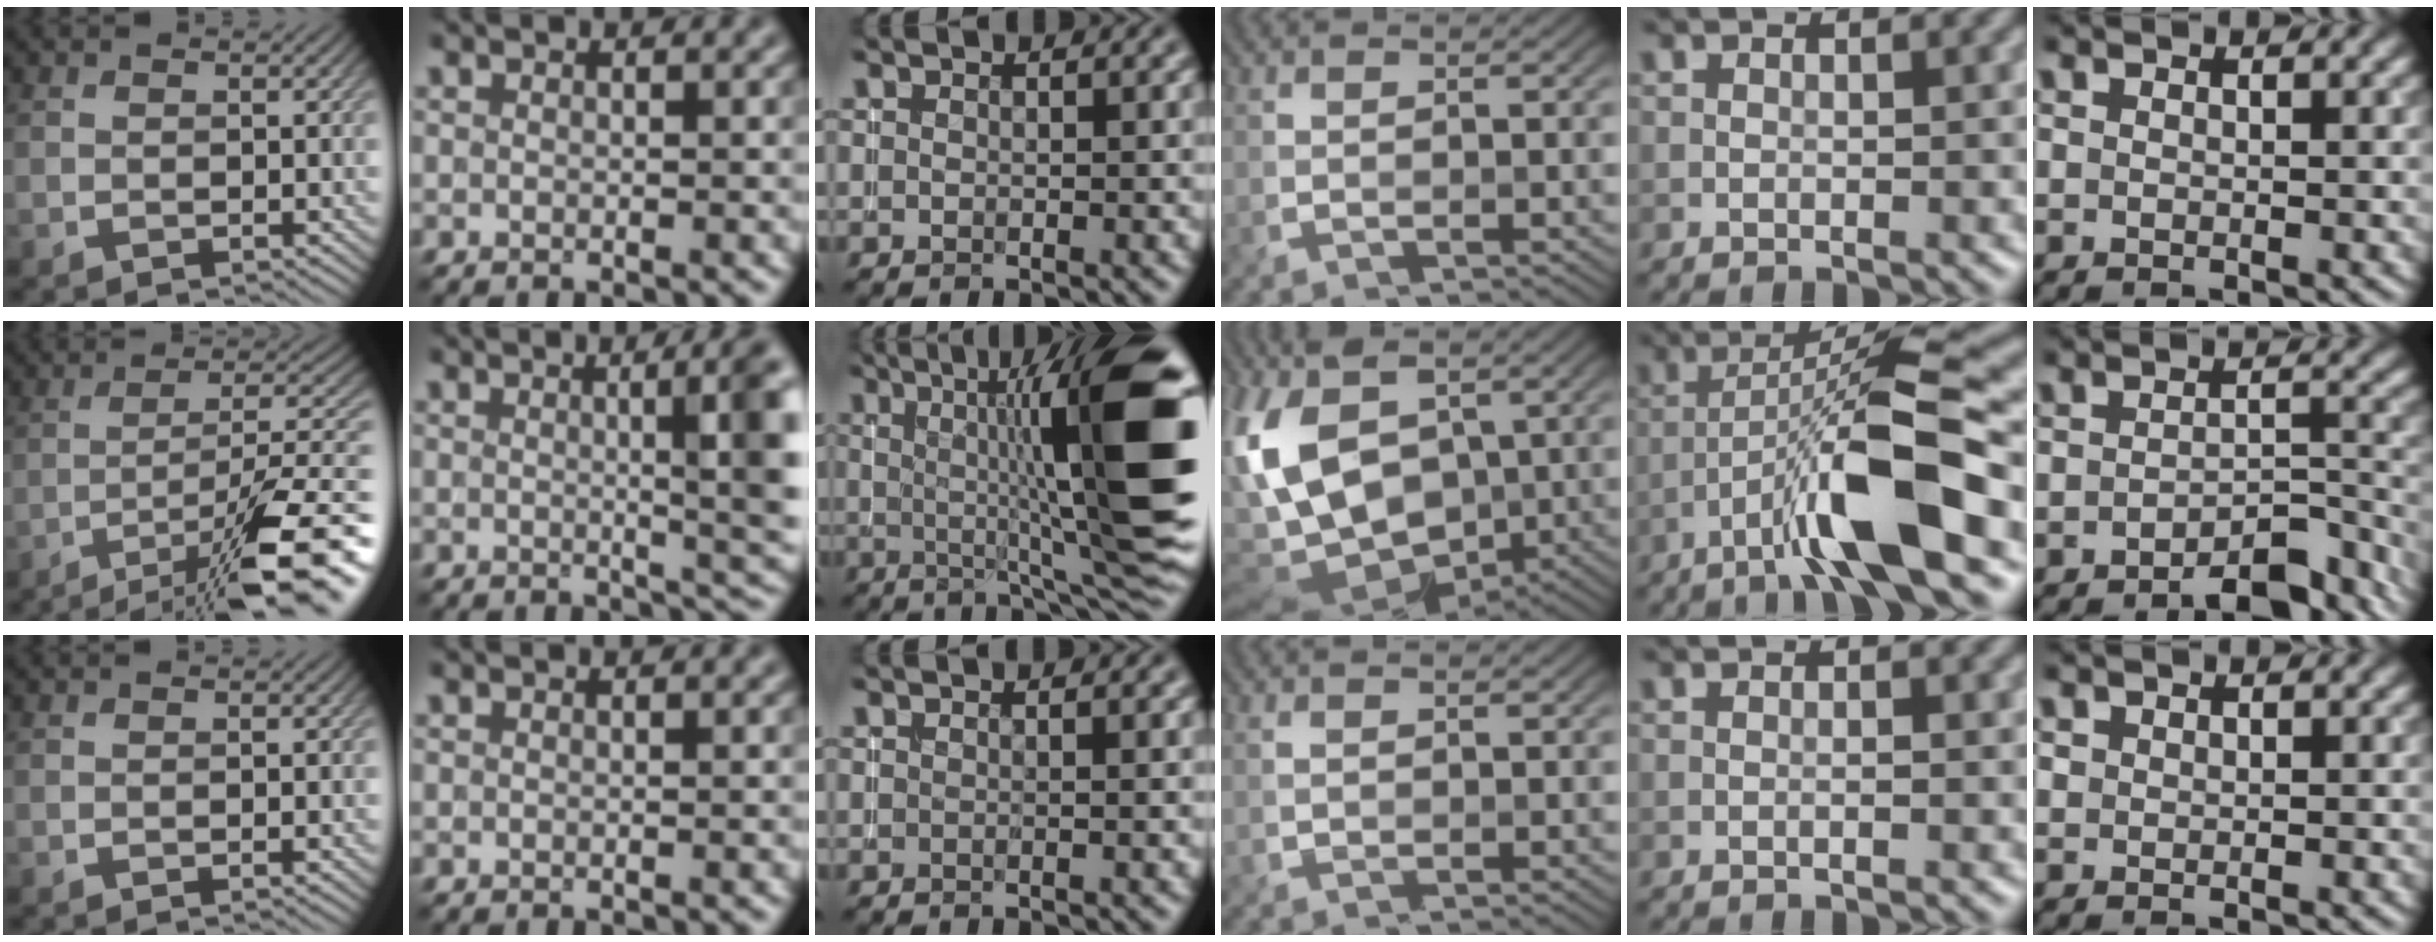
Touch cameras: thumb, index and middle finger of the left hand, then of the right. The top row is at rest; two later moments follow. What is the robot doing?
{"motion": "insert", "object": "backpack"}